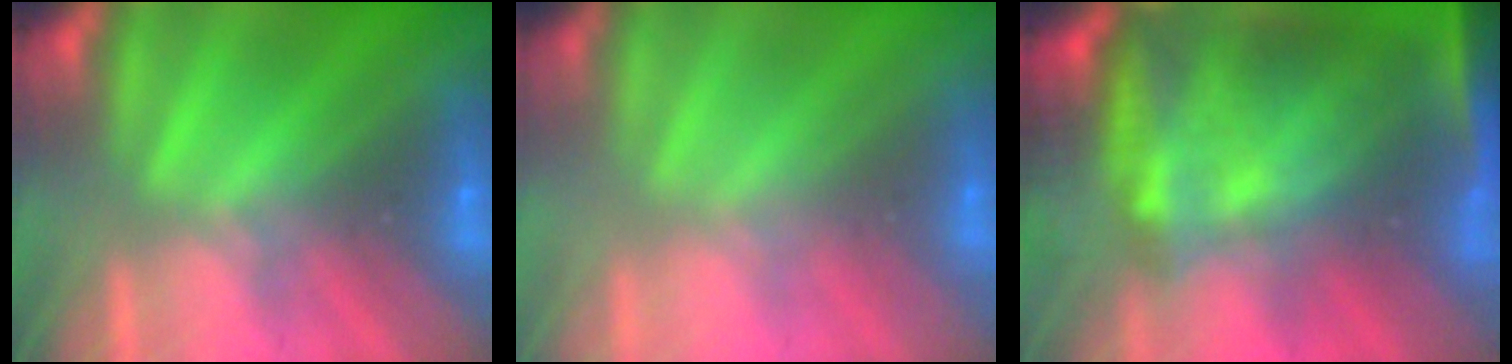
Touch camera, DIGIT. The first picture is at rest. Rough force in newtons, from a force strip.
{"total": 2.5}
{"total": 10.9}